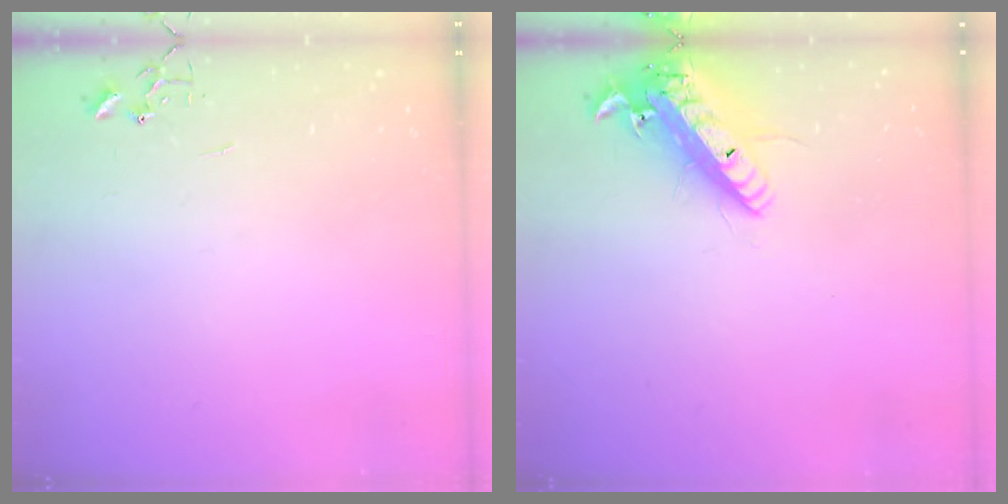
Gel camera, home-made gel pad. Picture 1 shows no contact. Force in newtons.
{"total": 17.1, "press": 16.8, "slide": 3.3}